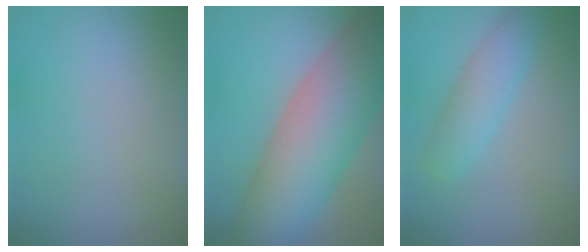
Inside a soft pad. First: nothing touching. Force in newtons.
{"total": 11.3, "press": 11.3, "slide": 0.5}
{"total": 3.3, "press": 3.3, "slide": 0.0}